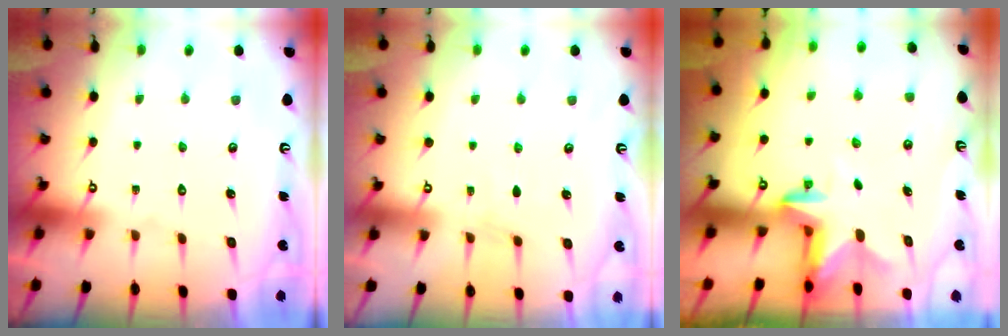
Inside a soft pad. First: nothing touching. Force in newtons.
{"total": 2.3, "press": 2.3, "slide": 0.3}
{"total": 2.8, "press": 2.7, "slide": 0.5}